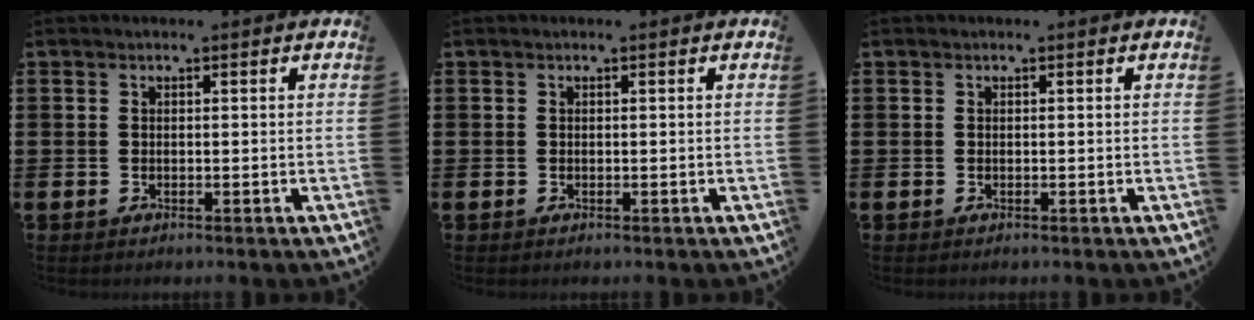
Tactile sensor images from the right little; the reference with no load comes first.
{"total": 0.0}
{"total": 0.0}